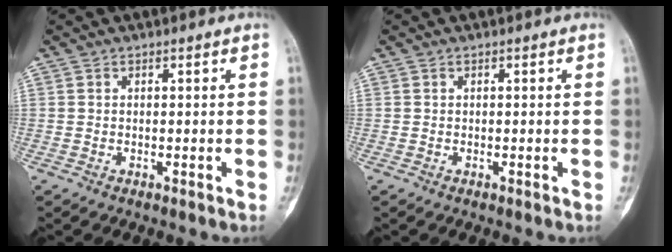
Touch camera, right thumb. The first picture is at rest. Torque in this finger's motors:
{"motor_torque": [0.27, -0.01, 0.05, -0.05, 0.03]}